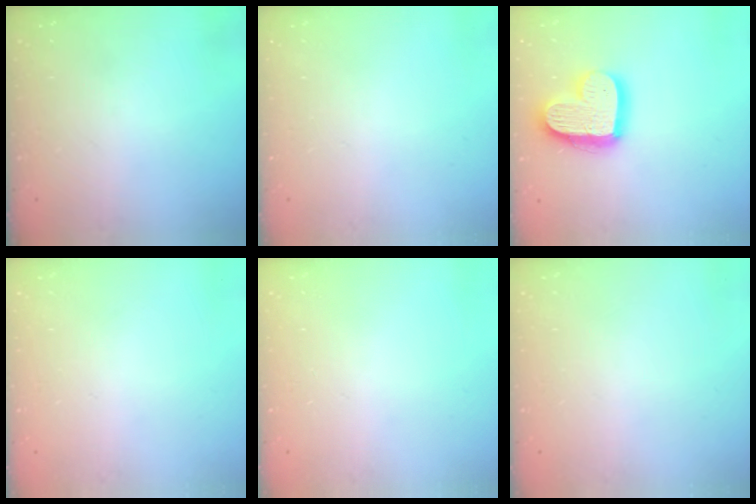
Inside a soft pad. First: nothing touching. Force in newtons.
{"total": 0.0}
{"total": 17.4, "press": 17.3, "slide": 1.6}
{"total": 0.0}
{"total": 0.0}
{"total": 0.0}